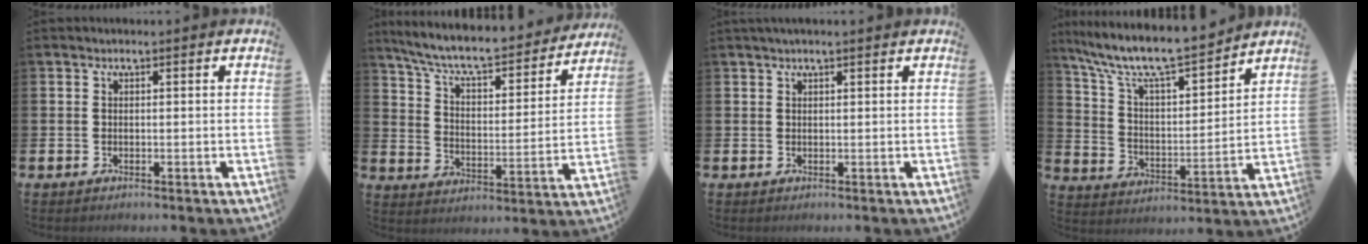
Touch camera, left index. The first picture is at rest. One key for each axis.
{"total": 8.2, "fx": 7.4, "fy": 1.4, "fz": 3.2, "tx": -0.089, "ty": -0.055, "tz": 0.122}
{"total": 1.2, "fx": 1.0, "fy": 0.0, "fz": 0.6, "tx": -0.007, "ty": -0.001, "tz": 0.017}
{"total": 9.9, "fx": 8.9, "fy": 1.6, "fz": 3.9, "tx": -0.106, "ty": -0.064, "tz": 0.150}